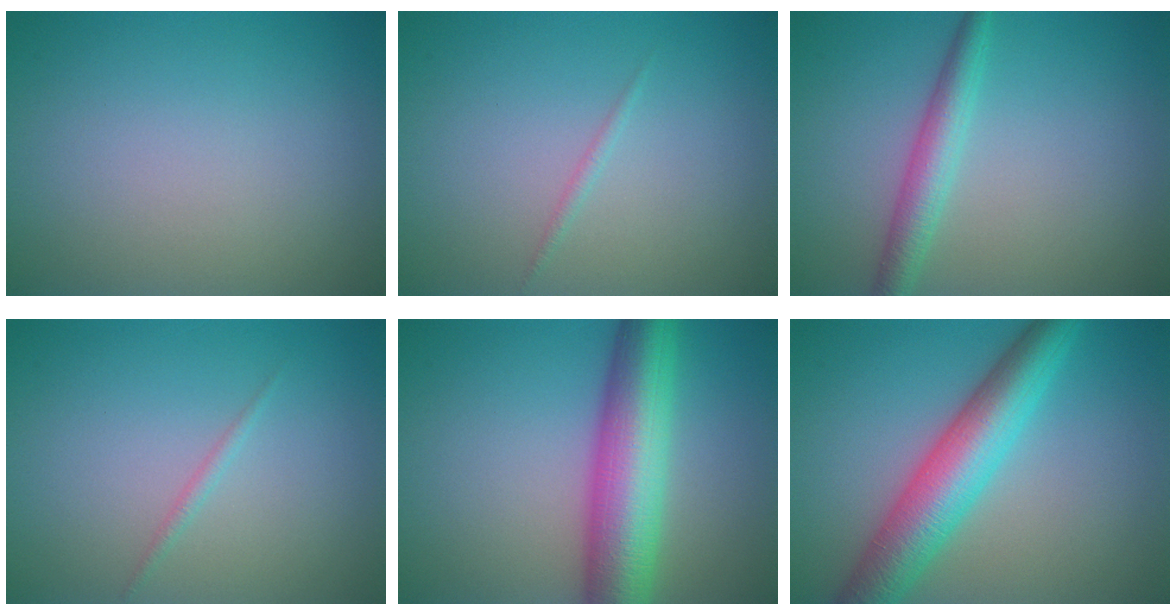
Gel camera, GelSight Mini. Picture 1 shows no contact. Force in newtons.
{"total": 0.6, "press": 0.6, "slide": 0.1}
{"total": 3.1, "press": 3.1, "slide": 0.0}
{"total": 0.7, "press": 0.7, "slide": 0.1}
{"total": 9.3, "press": 9.3, "slide": 0.2}
{"total": 7.3, "press": 7.3, "slide": 0.2}